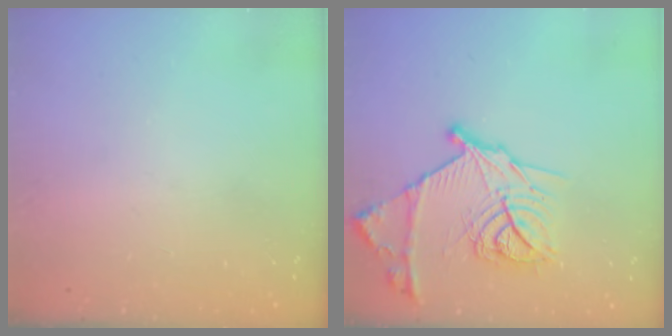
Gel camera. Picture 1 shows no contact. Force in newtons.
{"total": 19.6, "press": 19.5, "slide": 1.5}